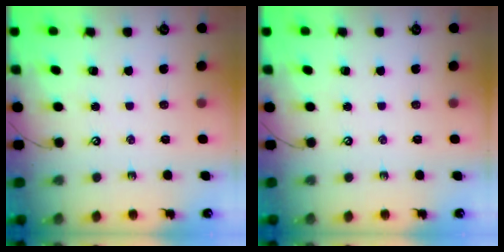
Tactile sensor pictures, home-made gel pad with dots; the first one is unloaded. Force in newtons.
{"total": 0.0}